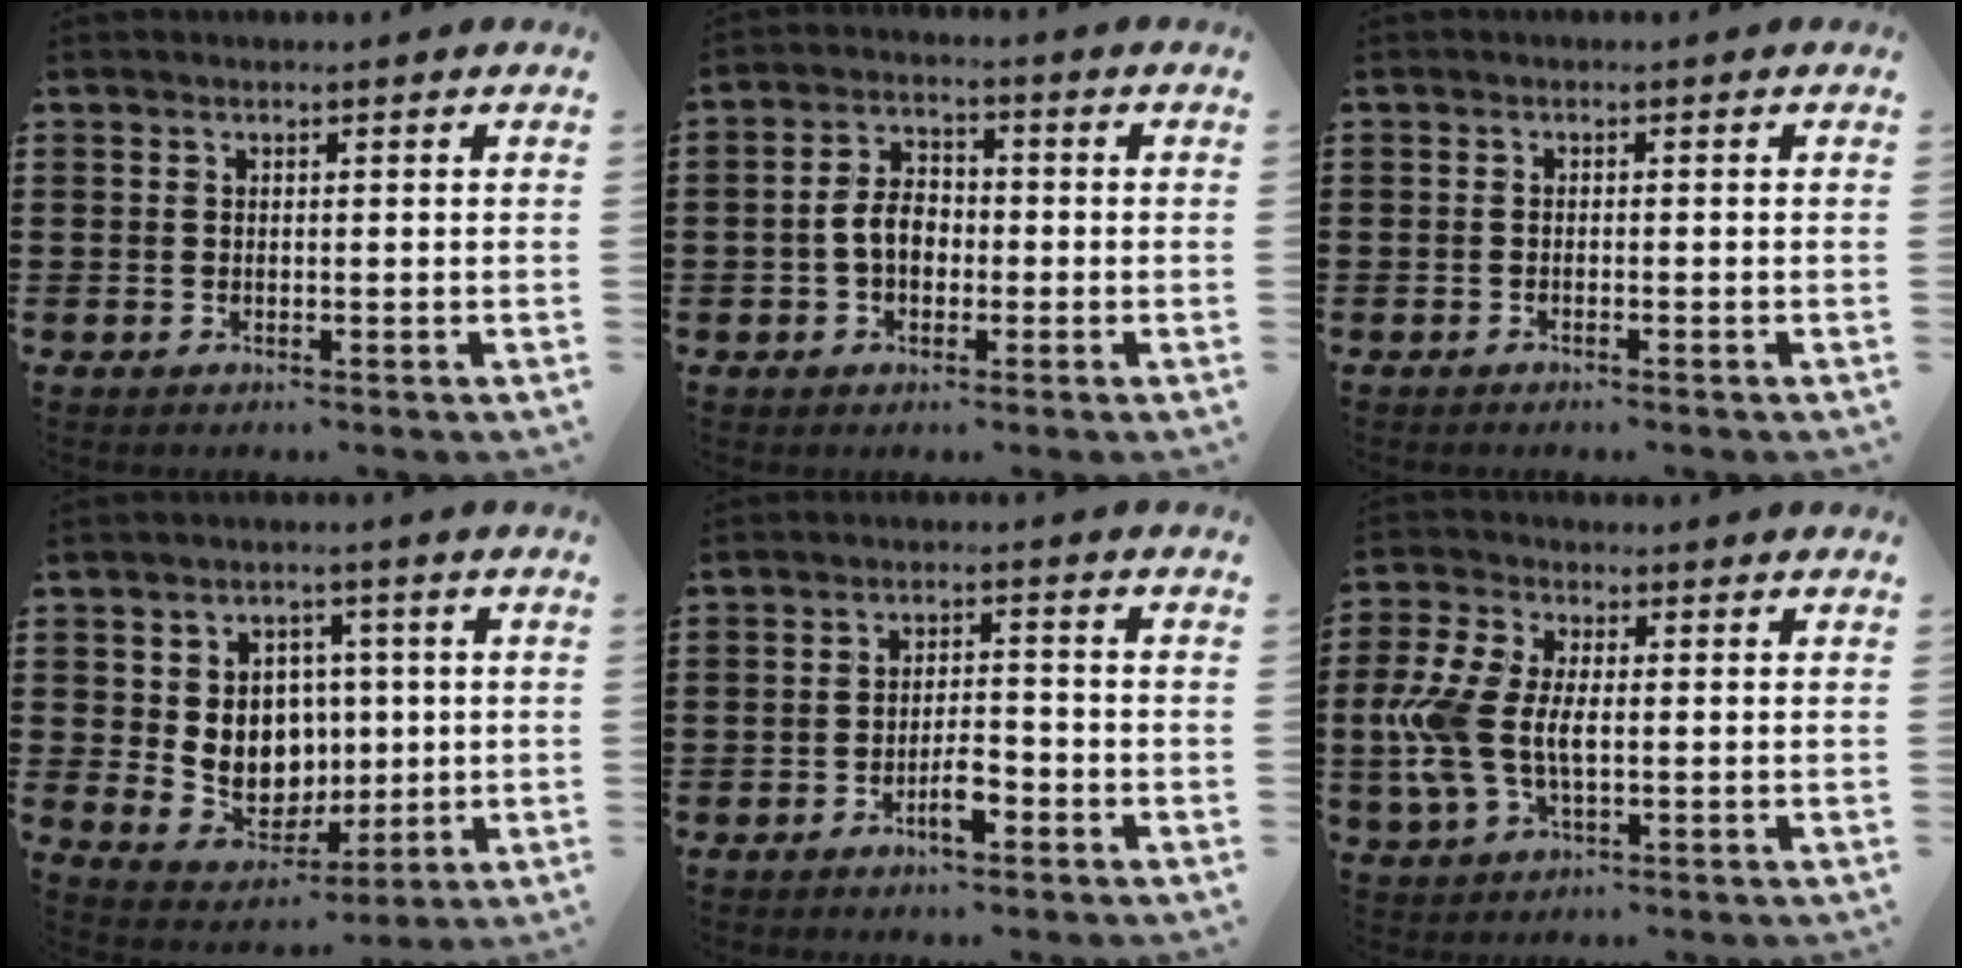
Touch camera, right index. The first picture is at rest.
{"total": 5.1, "force": [-0.9, 3.4, 3.6], "torque": [-0.084, 0.008, -0.021]}
{"total": 0.6, "force": [-0.6, 0.0, 0.2], "torque": [-0.005, -0.002, -0.011]}
{"total": 7.4, "force": [0.9, 6.9, 2.7], "torque": [-0.055, 0.005, 0.021]}
{"total": 4.5, "force": [-2.5, 1.5, 3.5], "torque": [-0.056, 0.008, -0.045]}
{"total": 8.7, "force": [-0.6, 4.8, 7.2], "torque": [-0.183, -0.004, -0.021]}